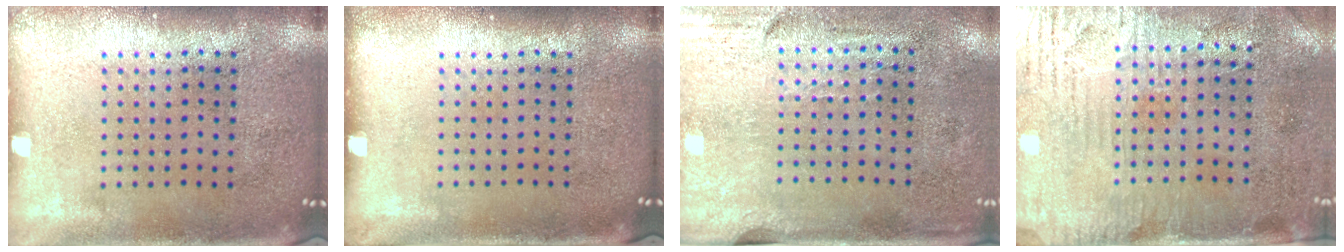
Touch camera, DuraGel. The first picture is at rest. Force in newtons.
{"total": 0.0}
{"total": 3.0, "press": 2.5, "slide": 1.6}
{"total": 3.1, "press": 2.6, "slide": 1.8}